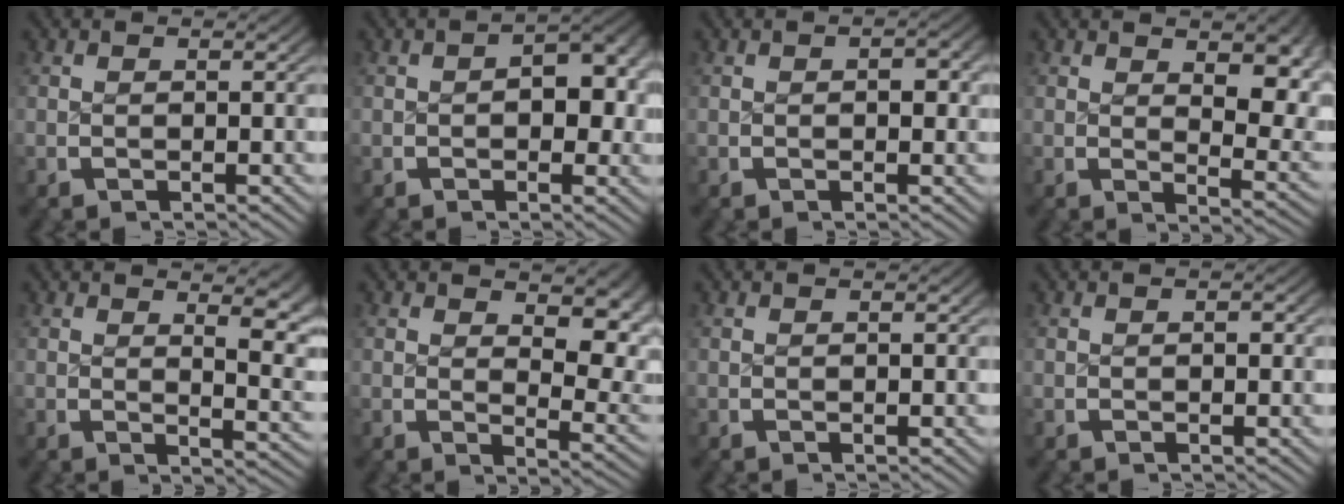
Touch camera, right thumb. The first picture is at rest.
{"total": 4.6, "force": [-0.2, 2.7, 3.8], "torque": [-0.055, -0.013, 0.000]}
{"total": 1.5, "force": [-0.1, 0.9, 1.2], "torque": [-0.021, -0.005, -0.002]}
{"total": 5.0, "force": [1.9, 2.3, 4.0], "torque": [-0.043, -0.015, 0.031]}
{"total": 4.8, "force": [1.4, 1.8, 4.2], "torque": [-0.035, -0.012, 0.024]}
{"total": 5.5, "force": [1.7, 2.9, 4.3], "torque": [-0.042, -0.018, 0.034]}
{"total": 0.0}
{"total": 0.6, "force": [-0.1, 0.5, 0.4], "torque": [-0.008, -0.004, -0.002]}